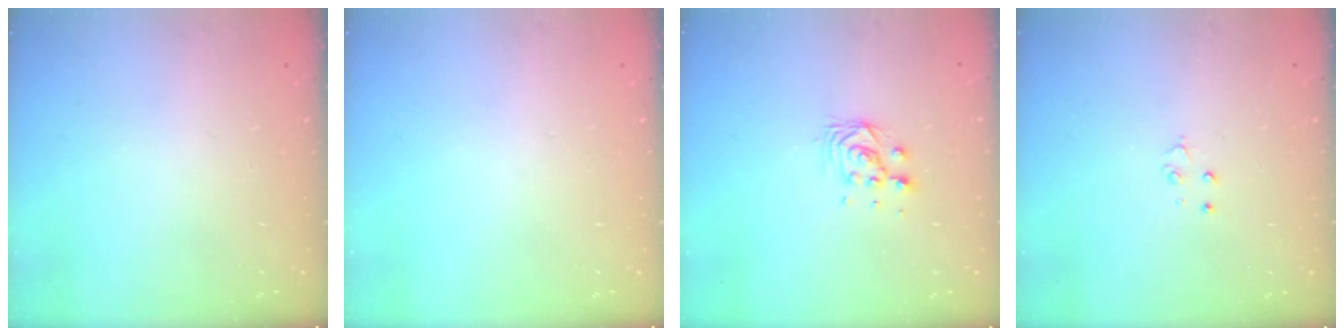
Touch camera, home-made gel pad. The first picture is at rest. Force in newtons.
{"total": 0.0}
{"total": 4.7, "press": 4.6, "slide": 0.6}
{"total": 2.8, "press": 2.8, "slide": 0.3}